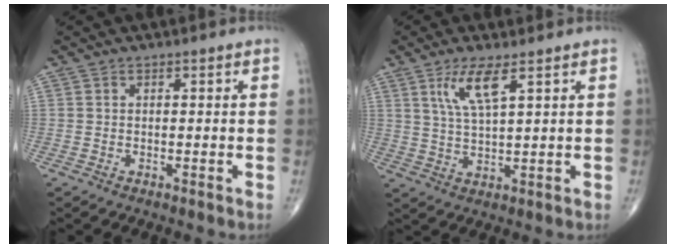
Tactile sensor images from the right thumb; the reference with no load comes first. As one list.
[{"total": 6.6, "force": [3.3, 1.3, 5.5], "torque": [-0.116, -0.019, 0.072]}]